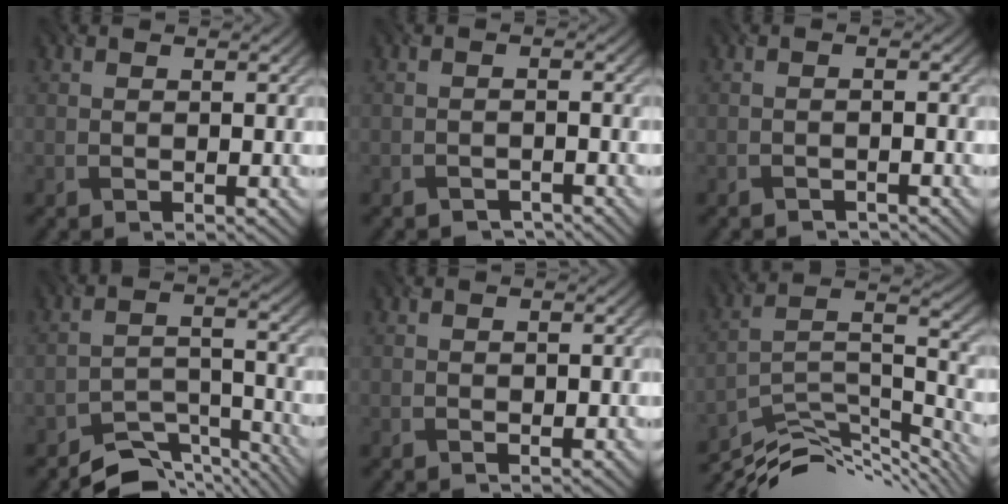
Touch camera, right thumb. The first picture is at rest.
{"total": 1.7, "force": [-1.6, 0.4, 0.4], "torque": [-0.003, 0.003, -0.027]}
{"total": 1.3, "force": [-1.3, 0.2, 0.4], "torque": [-0.005, 0.000, -0.024]}
{"total": 7.7, "force": [-6.9, 2.3, 2.6], "torque": [-0.039, -0.001, -0.123]}
{"total": 0.6, "force": [-0.3, 0.3, 0.3], "torque": [-0.003, -0.002, -0.003]}
{"total": 12.6, "force": [-9.6, 3.6, 7.4], "torque": [-0.141, -0.001, -0.163]}